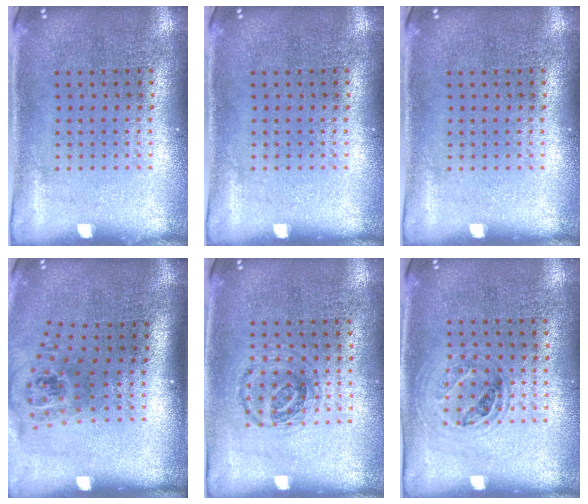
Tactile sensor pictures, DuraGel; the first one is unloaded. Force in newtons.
{"total": 0.0}
{"total": 0.0}
{"total": 1.6, "press": 1.2, "slide": 1.0}
{"total": 0.9, "press": 0.9, "slide": 0.2}
{"total": 0.9, "press": 0.8, "slide": 0.4}